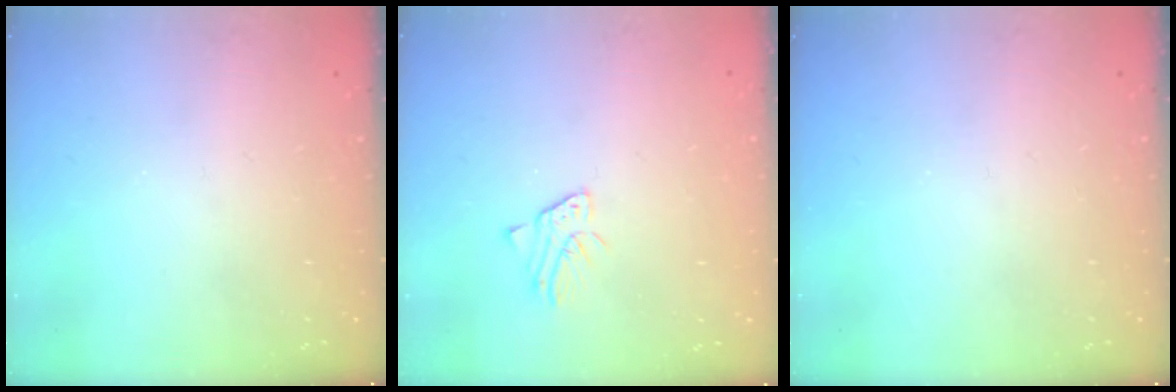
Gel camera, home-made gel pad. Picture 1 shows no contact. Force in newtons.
{"total": 1.6, "press": 1.6, "slide": 0.2}
{"total": 0.0}